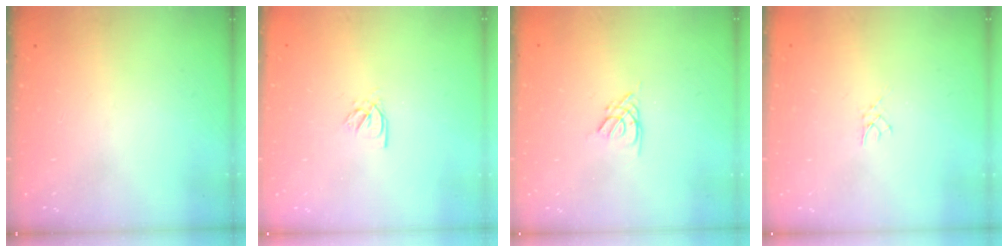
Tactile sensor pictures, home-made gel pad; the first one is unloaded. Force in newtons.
{"total": 2.0, "press": 2.0, "slide": 0.4}
{"total": 2.6, "press": 2.6, "slide": 0.3}
{"total": 2.1, "press": 2.1, "slide": 0.3}